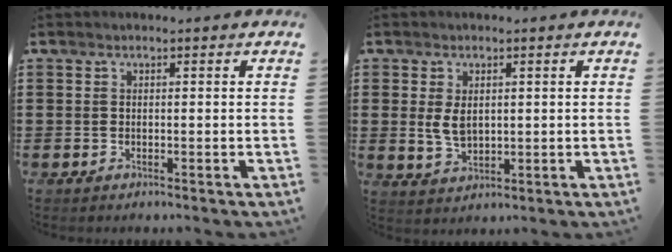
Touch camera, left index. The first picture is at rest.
{"total": 3.9, "force": [0.6, 2.5, 3.0], "torque": [-0.070, 0.004, 0.008]}